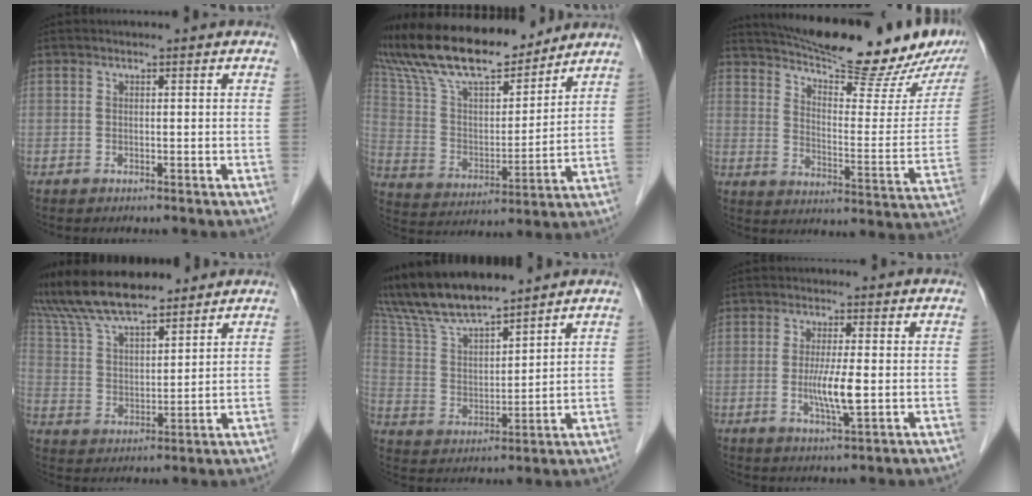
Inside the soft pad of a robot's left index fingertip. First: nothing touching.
{"total": 20.0, "force": [17.5, 4.5, 8.7], "torque": [-0.171, 0.017, 0.312]}
{"total": 25.3, "force": [21.3, 2.8, 13.3], "torque": [-0.204, -0.045, 0.285]}
{"total": 14.3, "force": [12.5, 3.3, 6.1], "torque": [-0.125, 0.031, 0.238]}
{"total": 12.5, "force": [11.4, 1.2, 5.1], "torque": [-0.112, 0.010, 0.226]}
{"total": 5.0, "force": [-0.7, 0.1, 5.0], "torque": [-0.099, -0.015, -0.013]}